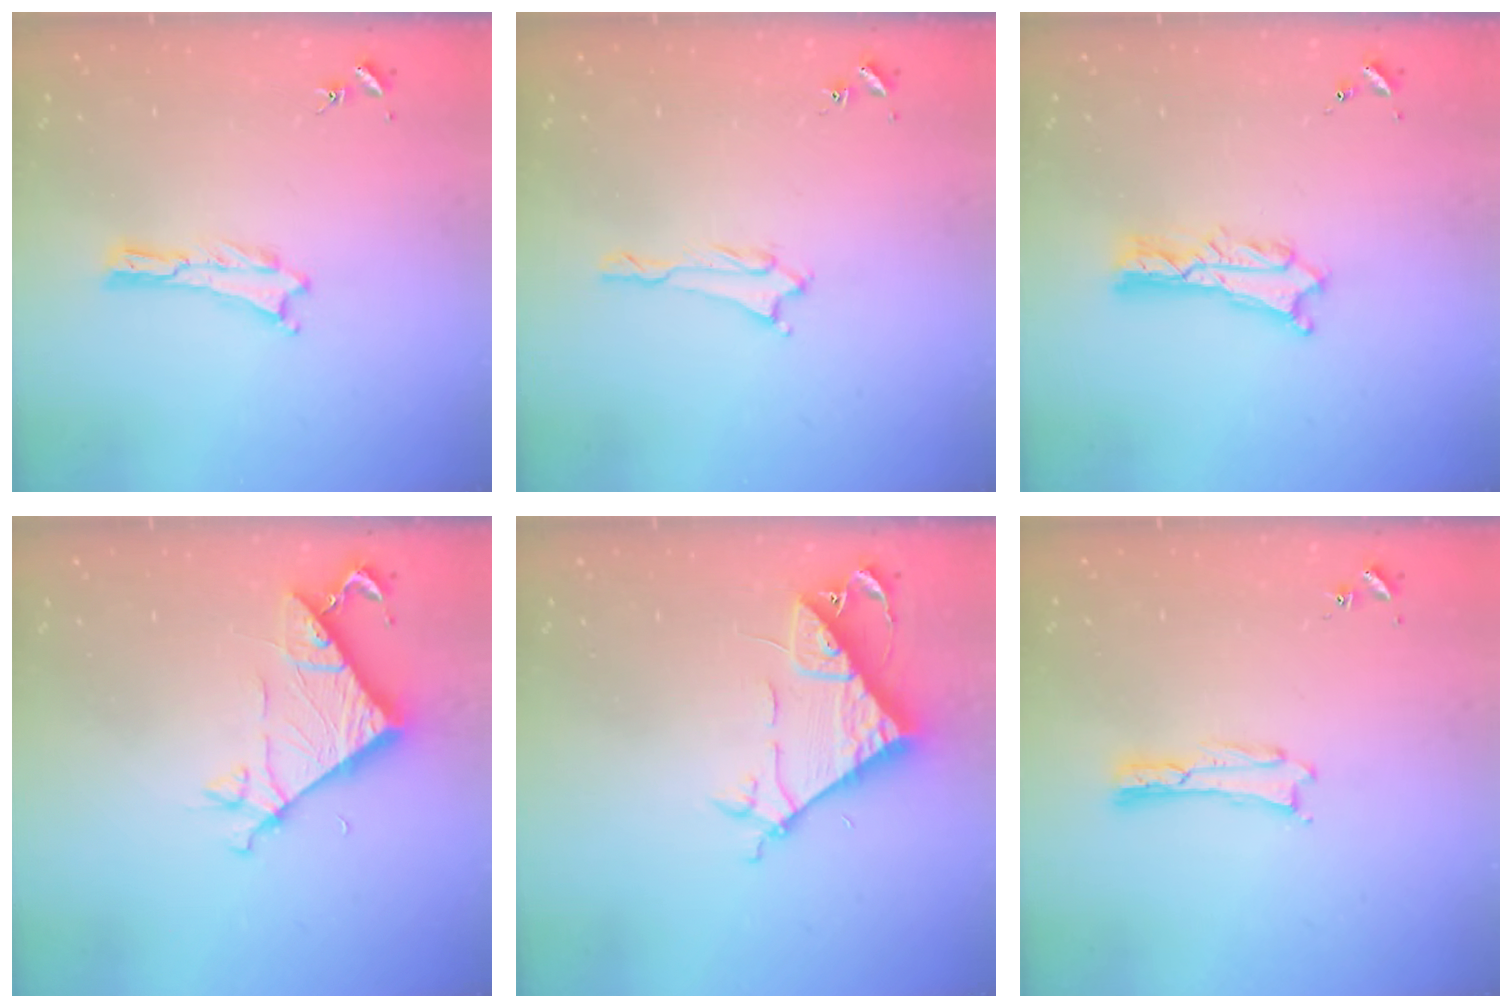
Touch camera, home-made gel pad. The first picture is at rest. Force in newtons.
{"total": 1.3, "press": 1.3, "slide": 0.1}
{"total": 2.7, "press": 2.6, "slide": 0.3}
{"total": 7.2, "press": 7.1, "slide": 0.4}
{"total": 8.4, "press": 8.3, "slide": 0.7}
{"total": 0.0}